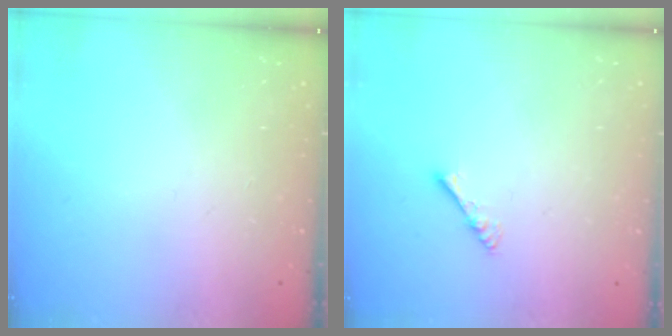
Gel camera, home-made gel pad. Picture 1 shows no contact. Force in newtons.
{"total": 4.0, "press": 3.9, "slide": 0.6}